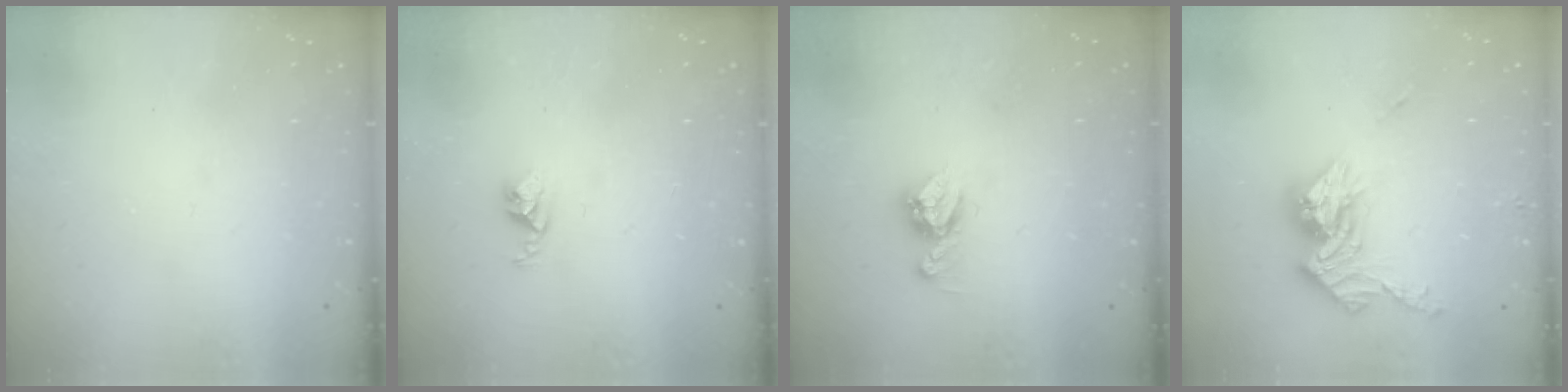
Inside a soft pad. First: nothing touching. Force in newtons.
{"total": 2.5, "press": 2.5, "slide": 0.4}
{"total": 8.4, "press": 8.4, "slide": 0.7}
{"total": 12.8, "press": 12.7, "slide": 1.1}